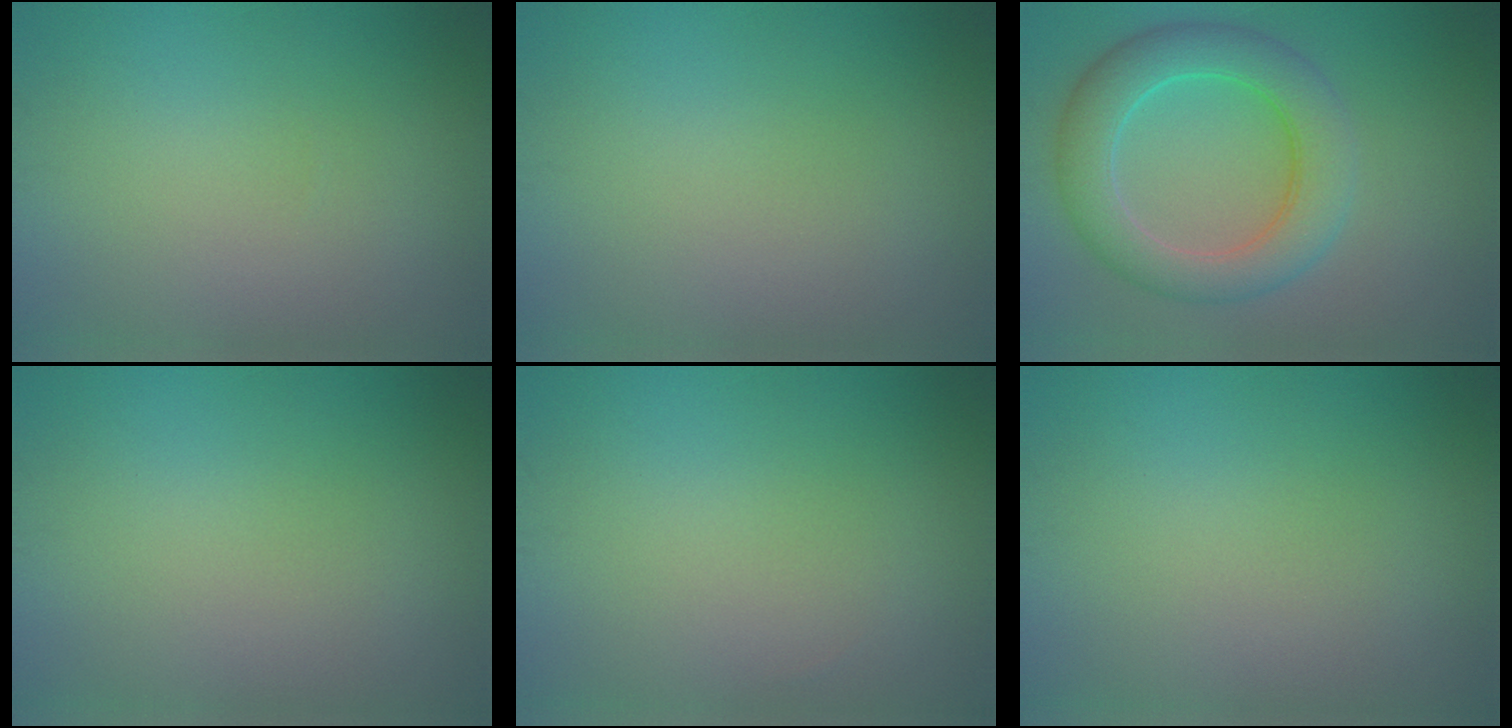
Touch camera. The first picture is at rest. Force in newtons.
{"total": 0.0}
{"total": 6.6, "press": 6.6, "slide": 0.1}
{"total": 0.0}
{"total": 0.0}
{"total": 0.0}